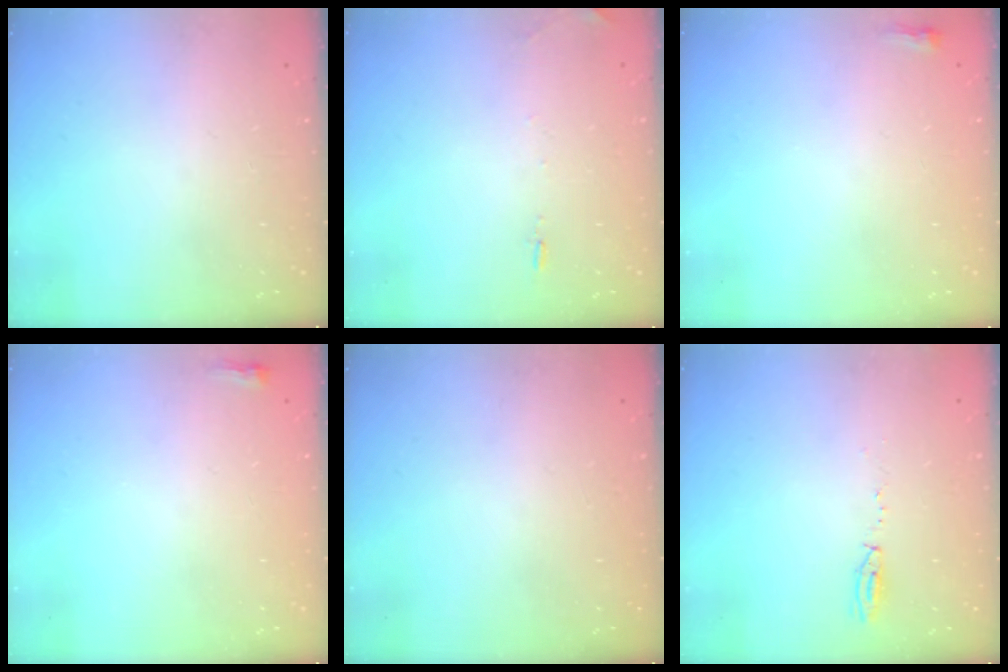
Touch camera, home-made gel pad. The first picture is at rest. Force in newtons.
{"total": 5.6, "press": 5.3, "slide": 1.8}
{"total": 2.2, "press": 2.2, "slide": 0.6}
{"total": 2.2, "press": 2.2, "slide": 0.6}
{"total": 0.0}
{"total": 3.9, "press": 3.8, "slide": 0.9}